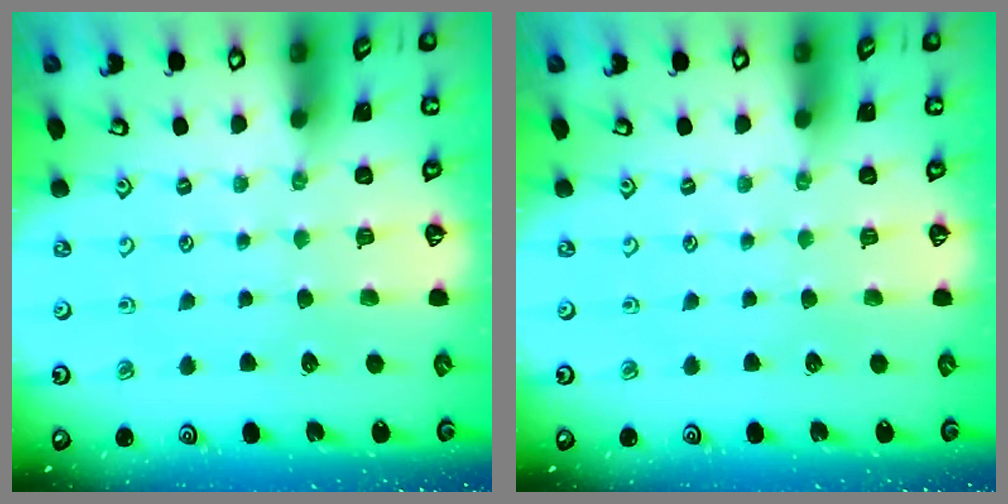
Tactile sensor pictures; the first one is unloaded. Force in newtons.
{"total": 0.0}